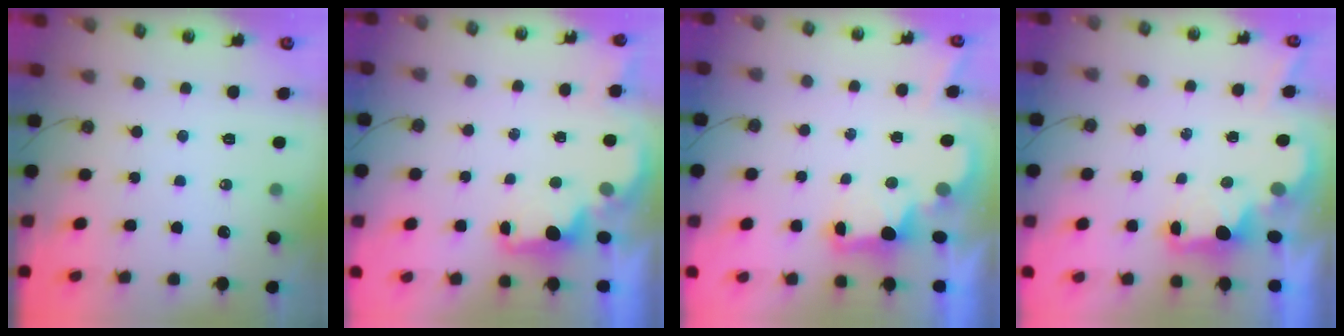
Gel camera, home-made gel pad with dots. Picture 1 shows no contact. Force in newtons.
{"total": 2.7, "press": 2.6, "slide": 0.6}
{"total": 2.5, "press": 2.4, "slide": 0.8}
{"total": 2.1, "press": 2.0, "slide": 0.7}